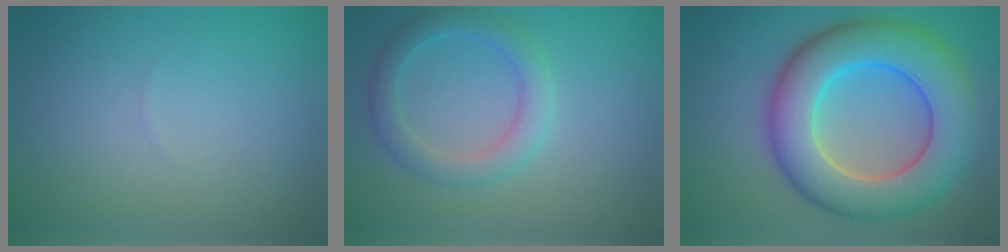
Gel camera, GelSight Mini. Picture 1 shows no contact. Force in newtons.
{"total": 3.3, "press": 3.3, "slide": 0.2}
{"total": 11.2, "press": 11.2, "slide": 0.3}